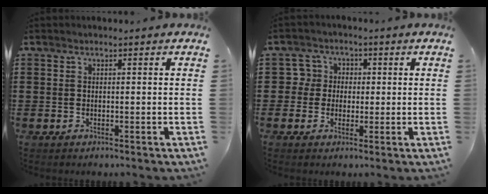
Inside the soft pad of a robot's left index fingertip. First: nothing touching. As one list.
[{"total": 4.1, "force": [0.3, 4.1, 0.5], "torque": [-0.032, 0.012, 0.001]}]